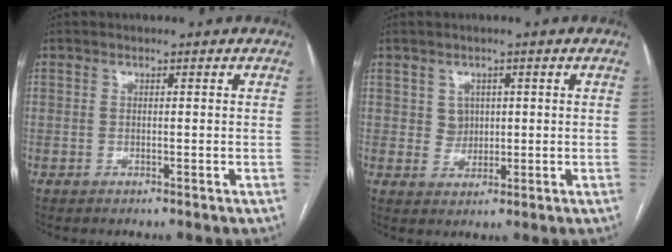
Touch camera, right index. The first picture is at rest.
{"total": 2.9, "force": [0.8, 2.6, 0.9], "torque": [-0.013, 0.001, 0.014]}